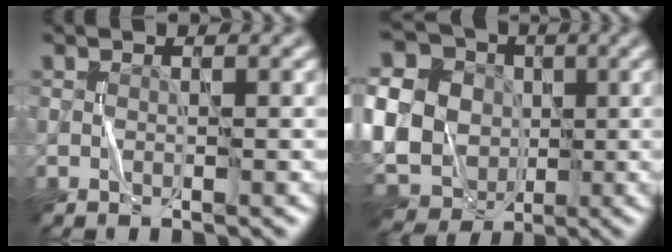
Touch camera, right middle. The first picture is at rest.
{"total": 17.3, "force": [0.0, 14.6, 9.3], "torque": [-0.235, 0.012, -0.023]}